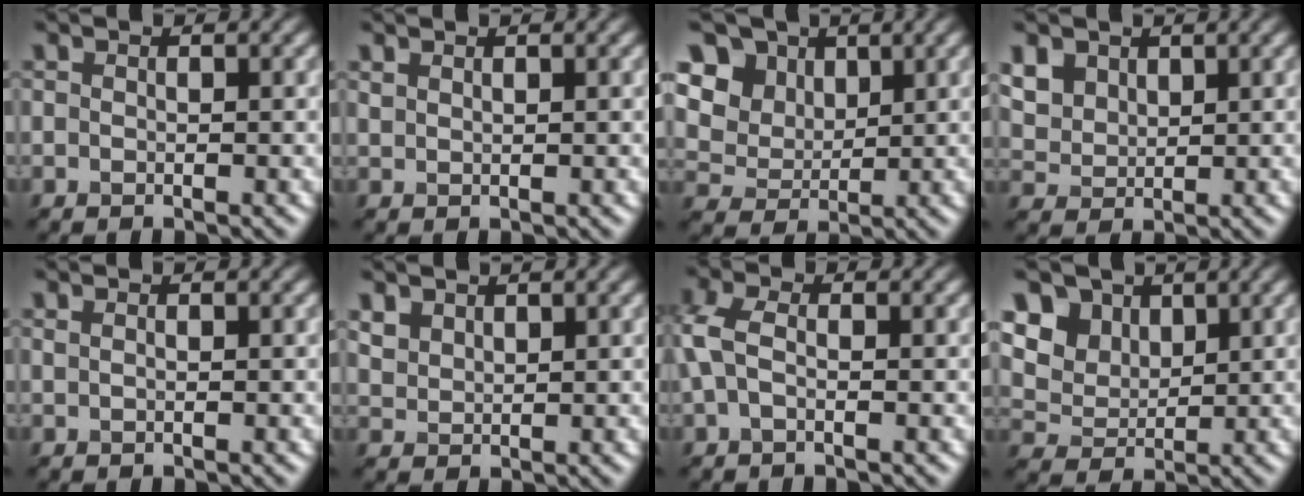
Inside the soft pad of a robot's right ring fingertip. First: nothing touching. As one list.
[{"total": 1.0, "force": [0.2, -0.7, -0.7], "torque": [-0.004, 0.004, 0.023]}, {"total": 8.4, "force": [4.8, 6.3, 2.8], "torque": [-0.109, 0.027, 0.101]}, {"total": 2.5, "force": [1.8, 1.7, 0.3], "torque": [-0.051, 0.008, 0.066]}, {"total": 0.5, "force": [-0.1, -0.4, -0.3], "torque": [-0.007, -0.003, 0.007]}, {"total": 1.4, "force": [1.1, 0.0, -0.9], "torque": [-0.013, 0.005, 0.051]}, {"total": 1.8, "force": [-0.2, 0.8, 1.6], "torque": [-0.075, 0.013, 0.013]}, {"total": 6.8, "force": [4.2, 5.0, 2.1], "torque": [-0.102, 0.016, 0.098]}]